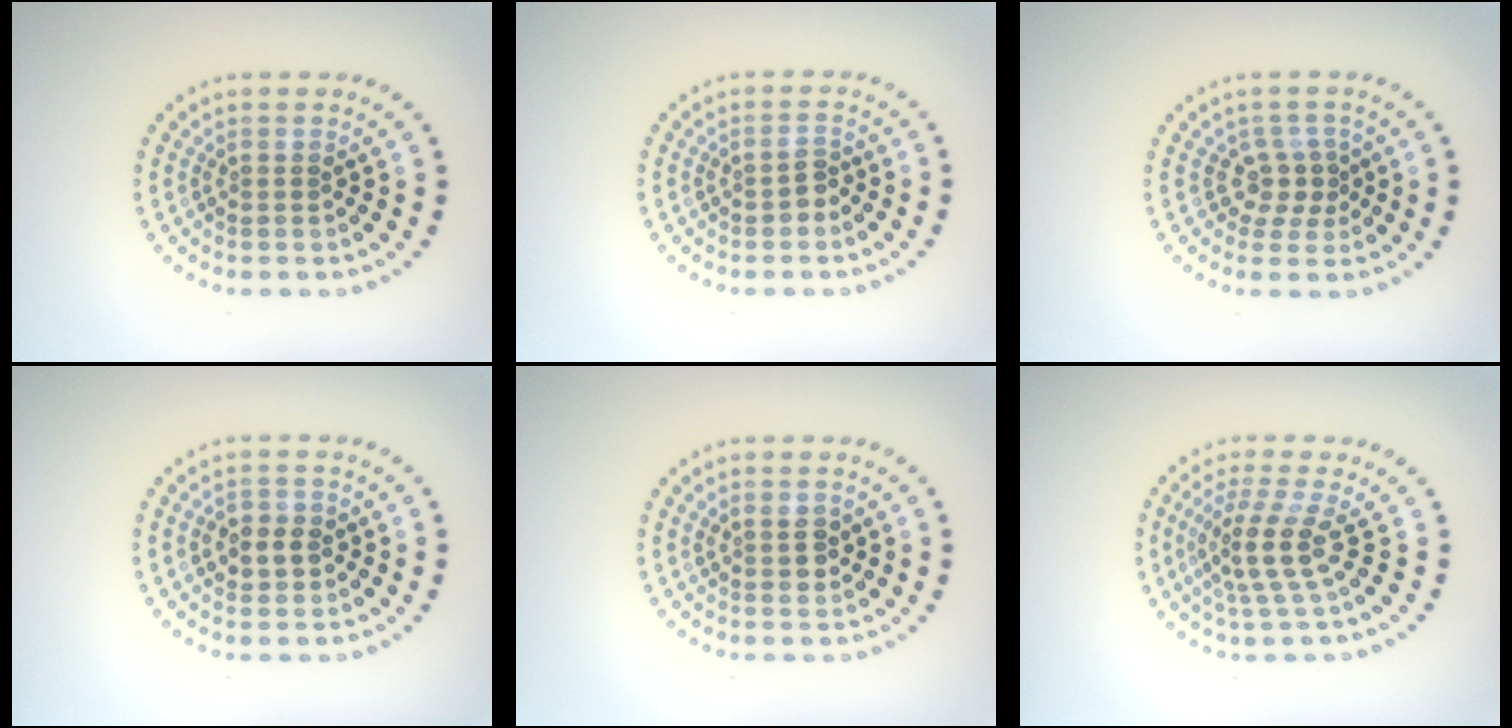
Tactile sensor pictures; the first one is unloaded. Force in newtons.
{"total": 1.2, "press": 1.2, "slide": 0.3}
{"total": 2.4, "press": 1.8, "slide": 1.6}
{"total": 2.4, "press": 2.4, "slide": 0.5}
{"total": 1.6, "press": 1.5, "slide": 0.5}
{"total": 3.7, "press": 2.7, "slide": 2.5}